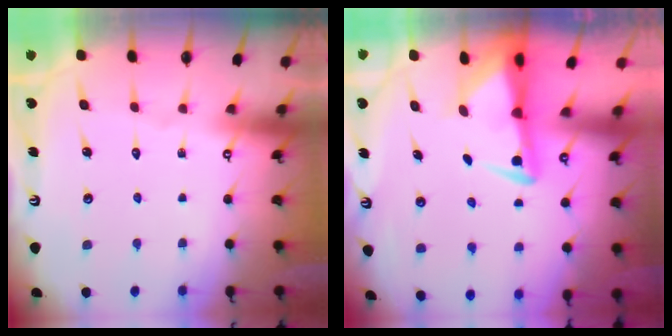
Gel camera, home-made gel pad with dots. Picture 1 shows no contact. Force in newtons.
{"total": 3.4, "press": 3.3, "slide": 0.6}